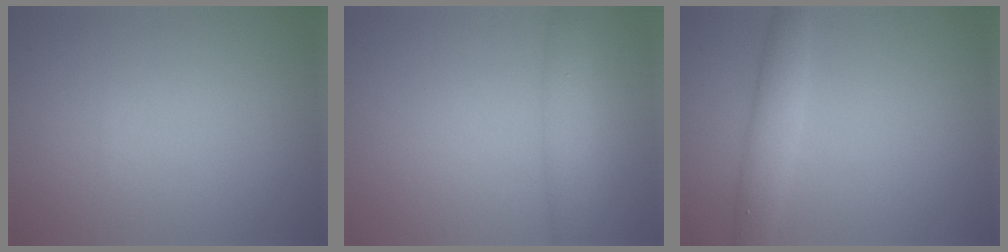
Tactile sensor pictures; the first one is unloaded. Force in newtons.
{"total": 2.8, "press": 2.8, "slide": 0.1}
{"total": 3.1, "press": 3.1, "slide": 0.0}